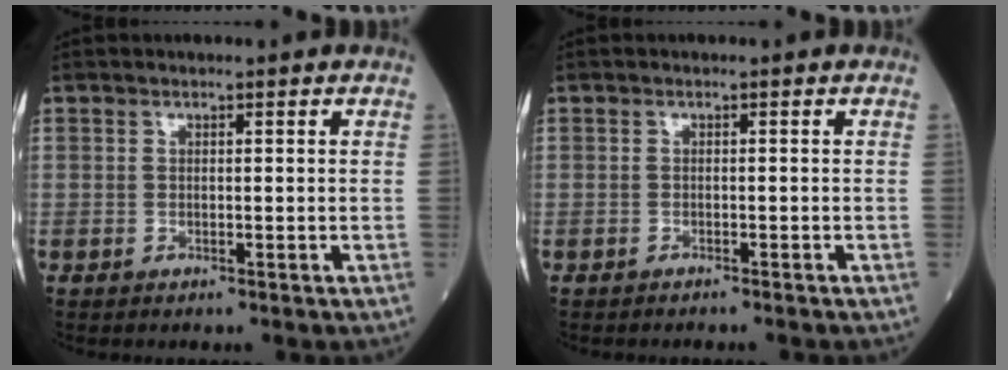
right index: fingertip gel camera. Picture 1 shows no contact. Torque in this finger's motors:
{"motor_torque": [0.00, 0.02, -0.04, 0.02]}